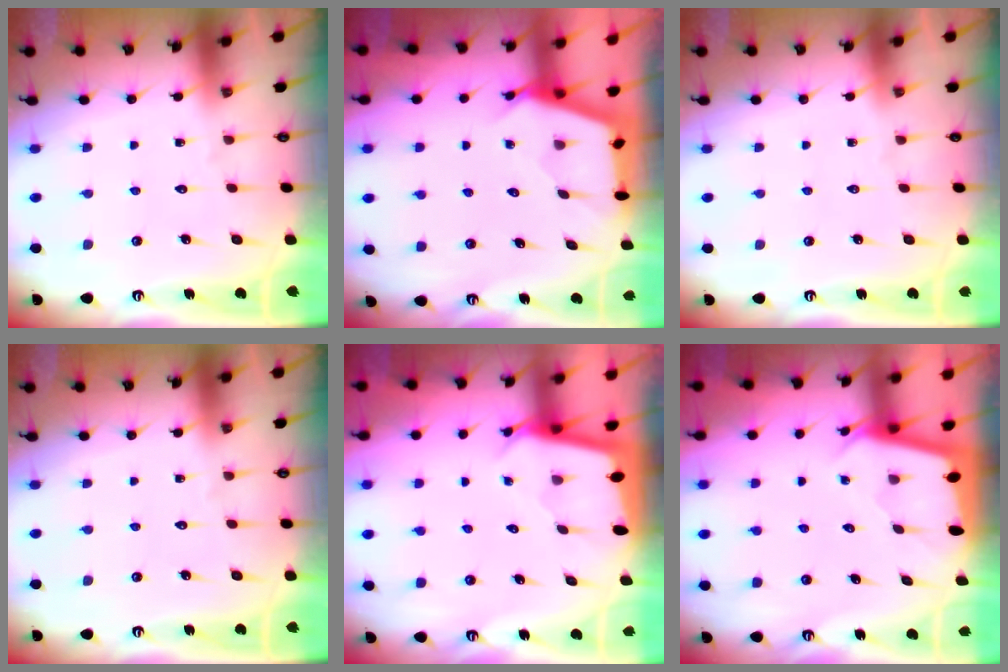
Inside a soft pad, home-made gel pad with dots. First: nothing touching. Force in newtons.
{"total": 2.7, "press": 2.7, "slide": 0.3}
{"total": 0.0}
{"total": 0.0}
{"total": 2.4, "press": 2.4, "slide": 0.2}
{"total": 1.9, "press": 1.9, "slide": 0.3}